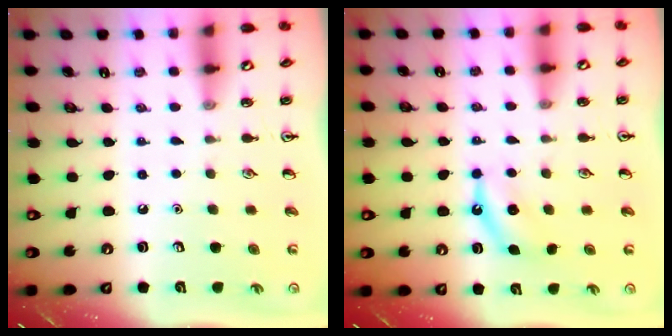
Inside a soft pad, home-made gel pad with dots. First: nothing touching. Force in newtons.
{"total": 4.8, "press": 4.7, "slide": 0.9}